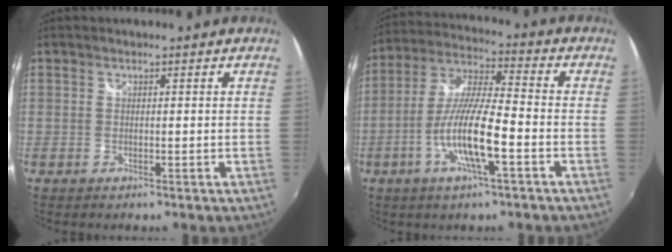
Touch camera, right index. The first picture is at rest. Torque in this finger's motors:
{"motor_torque": [1.87, -0.27, 1.06, 0.21]}